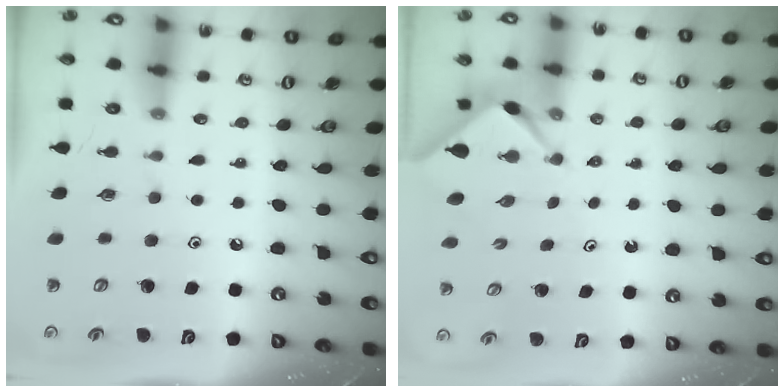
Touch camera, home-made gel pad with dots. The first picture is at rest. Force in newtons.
{"total": 2.3, "press": 2.3, "slide": 0.1}